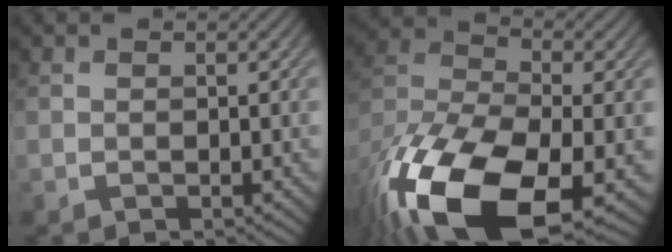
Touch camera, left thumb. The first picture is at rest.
{"total": 19.6, "force": [-10.1, 9.4, 13.9], "torque": [-0.326, -0.039, -0.174]}